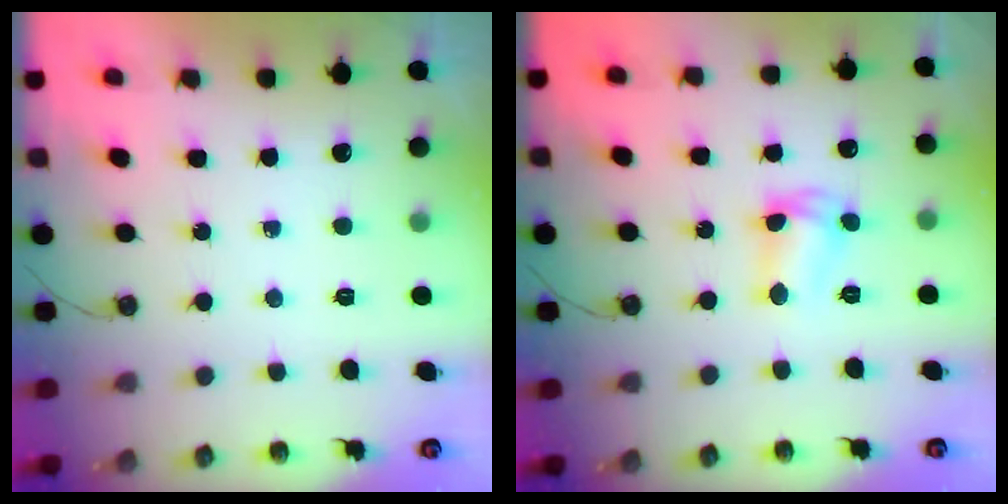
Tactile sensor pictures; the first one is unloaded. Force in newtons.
{"total": 6.9, "press": 6.9, "slide": 0.4}